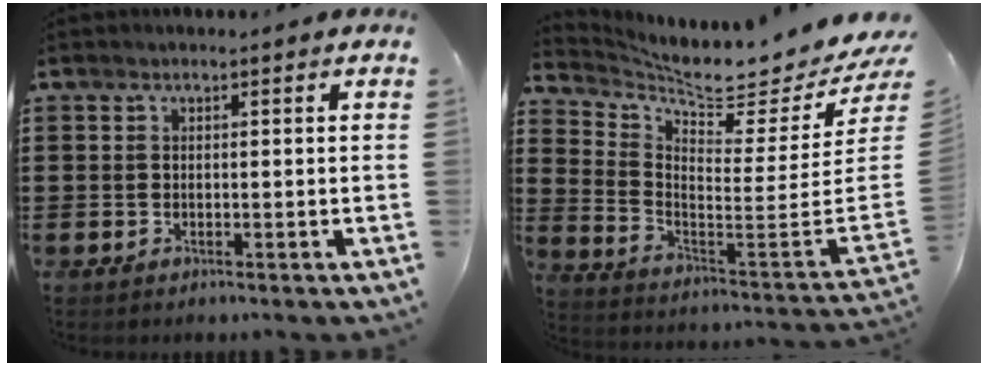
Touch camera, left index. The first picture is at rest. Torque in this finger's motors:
{"motor_torque": [-0.74, -1.25, 0.23, 0.02]}